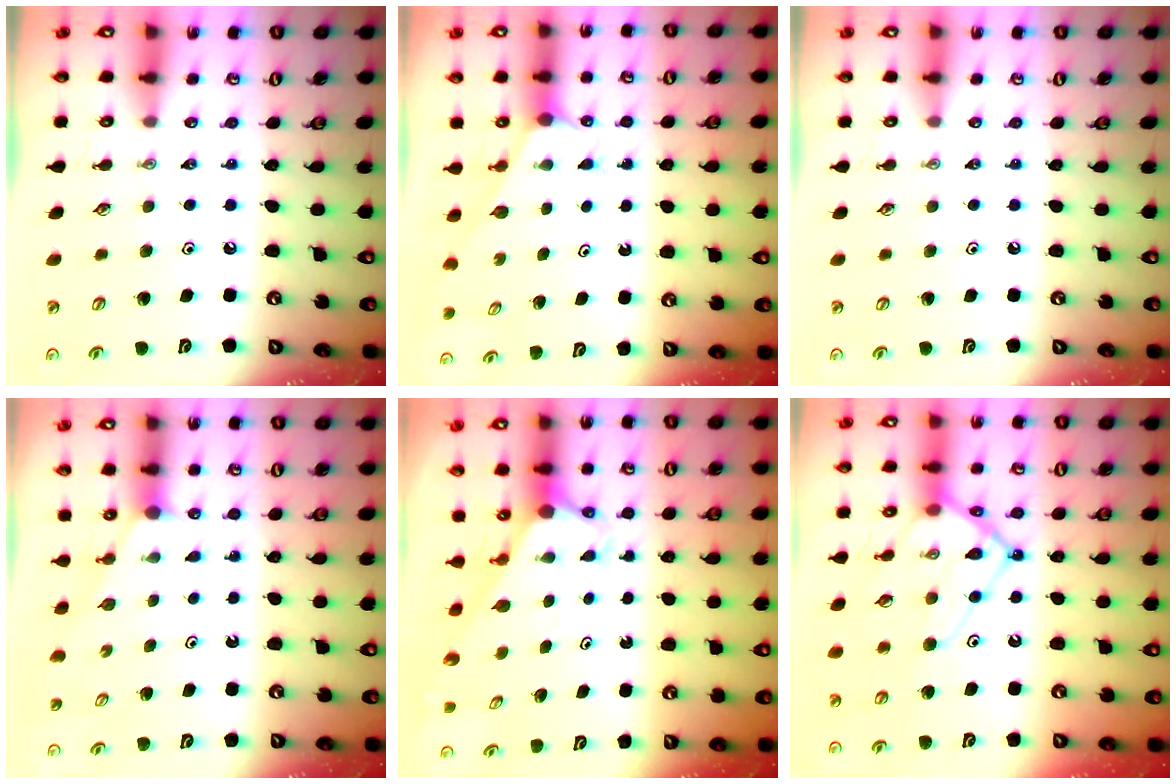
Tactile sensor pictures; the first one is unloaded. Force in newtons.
{"total": 2.0, "press": 2.0, "slide": 0.3}
{"total": 0.0}
{"total": 1.0, "press": 1.0, "slide": 0.2}
{"total": 2.7, "press": 2.7, "slide": 0.1}
{"total": 15.7, "press": 15.6, "slide": 1.6}